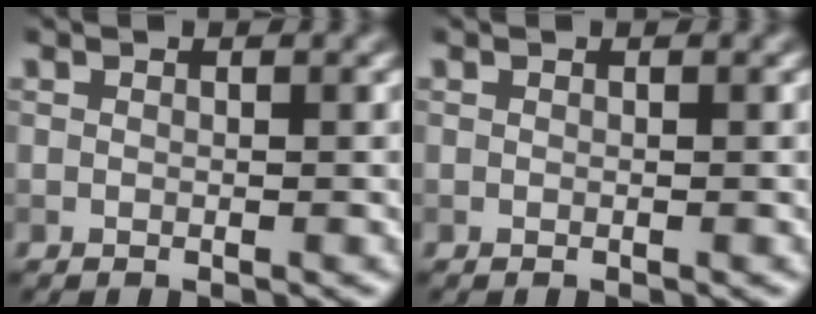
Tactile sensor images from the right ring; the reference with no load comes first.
{"total": 0.0}